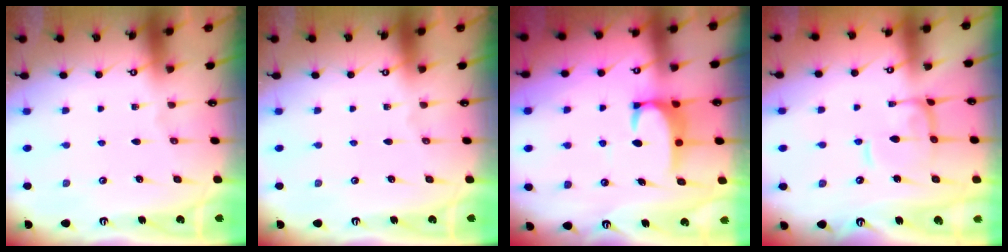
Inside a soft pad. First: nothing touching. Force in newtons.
{"total": 0.0}
{"total": 3.8, "press": 3.7, "slide": 0.9}
{"total": 2.8, "press": 2.7, "slide": 0.5}